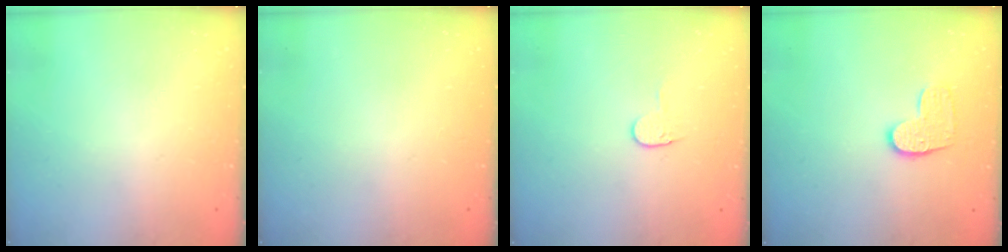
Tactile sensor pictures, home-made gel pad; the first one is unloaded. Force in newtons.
{"total": 0.0}
{"total": 3.8, "press": 3.7, "slide": 0.4}
{"total": 8.3, "press": 8.3, "slide": 0.3}